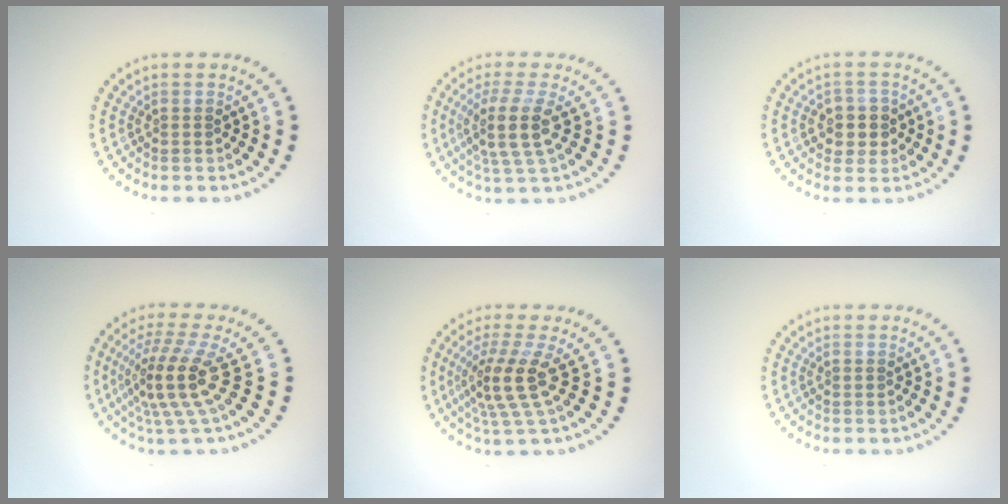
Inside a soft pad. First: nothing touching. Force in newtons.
{"total": 4.0, "press": 3.1, "slide": 2.5}
{"total": 2.9, "press": 2.7, "slide": 0.9}
{"total": 4.9, "press": 3.6, "slide": 3.4}
{"total": 4.3, "press": 3.1, "slide": 3.0}
{"total": 0.6, "press": 0.6, "slide": 0.0}